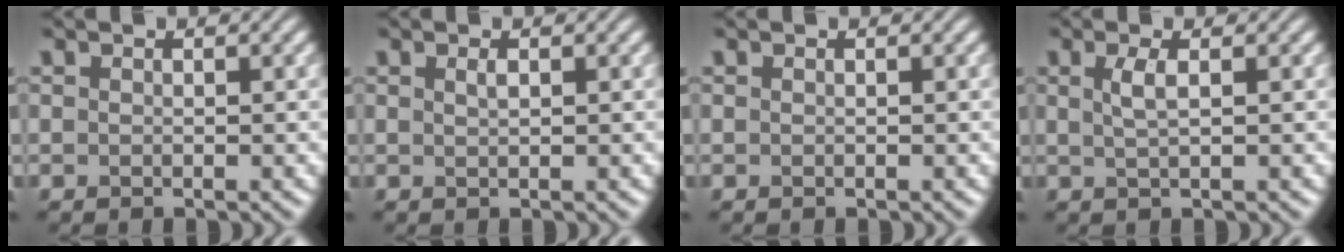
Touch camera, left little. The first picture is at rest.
{"total": 0.7, "force": [0.3, 0.2, 0.5], "torque": [-0.012, 0.002, 0.007]}
{"total": 0.0}
{"total": 1.8, "force": [0.5, 0.5, 1.6], "torque": [-0.032, 0.002, 0.008]}